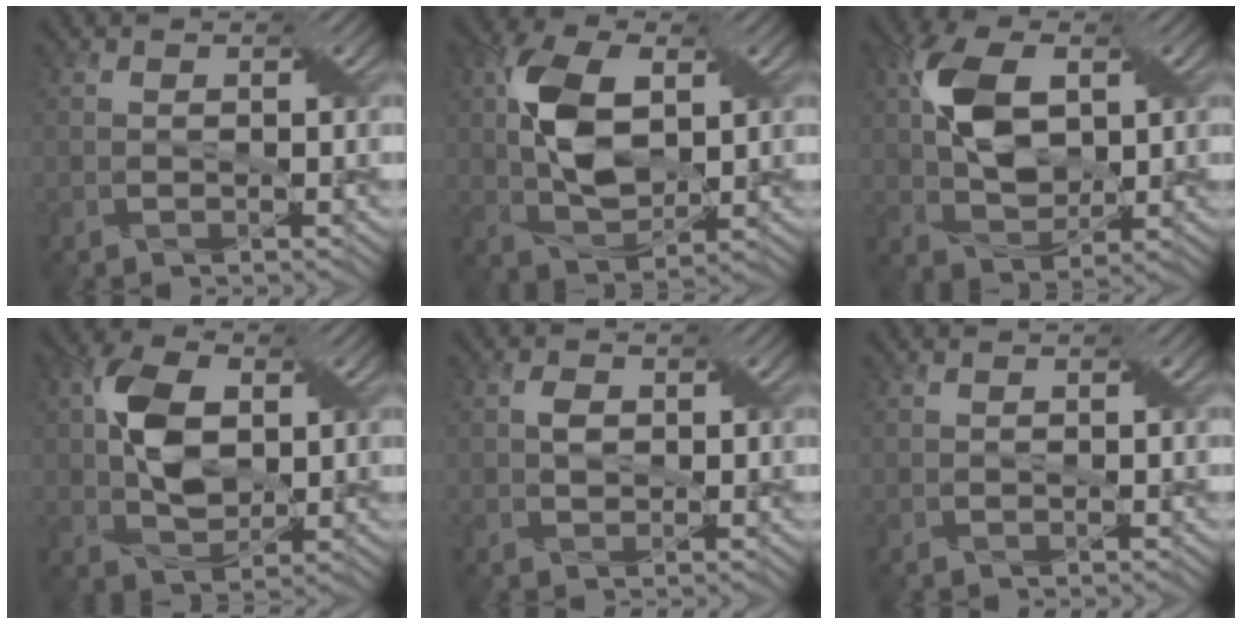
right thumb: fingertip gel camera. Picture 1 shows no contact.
{"total": 9.3, "force": [1.9, 5.2, 7.5], "torque": [-0.168, 0.008, 0.035]}
{"total": 8.9, "force": [2.3, 5.3, 6.8], "torque": [-0.152, 0.010, 0.045]}
{"total": 7.7, "force": [1.3, 4.8, 5.9], "torque": [-0.122, 0.008, 0.022]}
{"total": 1.6, "force": [0.2, 1.1, 1.1], "torque": [-0.024, 0.004, 0.002]}
{"total": 0.0}